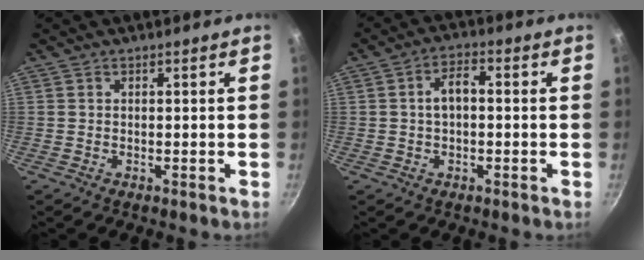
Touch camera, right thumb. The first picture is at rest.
{"total": 4.9, "force": [0.0, 2.7, 4.0], "torque": [-0.065, 0.023, -0.005]}